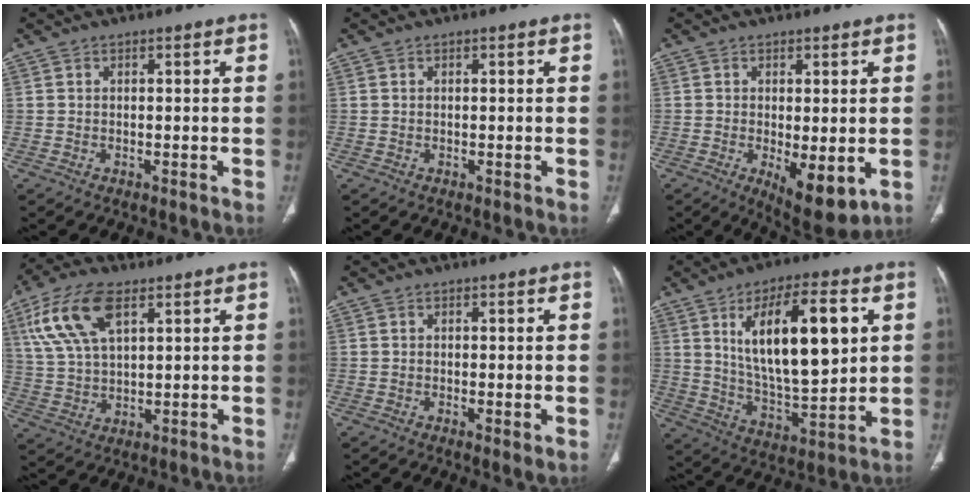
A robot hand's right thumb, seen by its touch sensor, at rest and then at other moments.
{"total": 0.0}
{"total": 8.9, "force": [-2.0, 3.6, 7.9], "torque": [-0.113, -0.024, -0.020]}
{"total": 13.3, "force": [6.1, 6.4, 9.9], "torque": [-0.201, -0.004, 0.118]}
{"total": 2.0, "force": [-0.3, 0.6, 1.9], "torque": [-0.035, -0.009, -0.005]}
{"total": 20.4, "force": [5.9, 7.9, 17.9], "torque": [-0.277, -0.022, 0.106]}